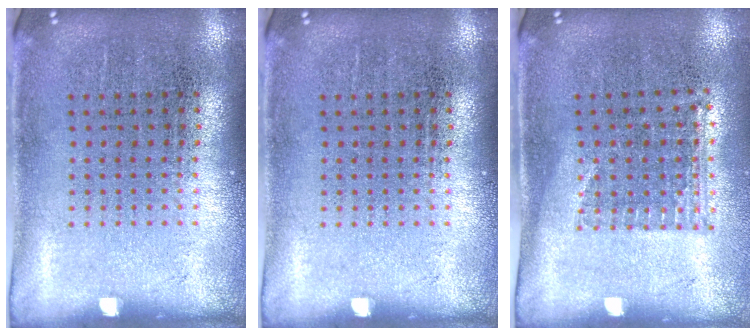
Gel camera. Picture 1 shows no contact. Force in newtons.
{"total": 0.0}
{"total": 1.1, "press": 0.9, "slide": 0.6}